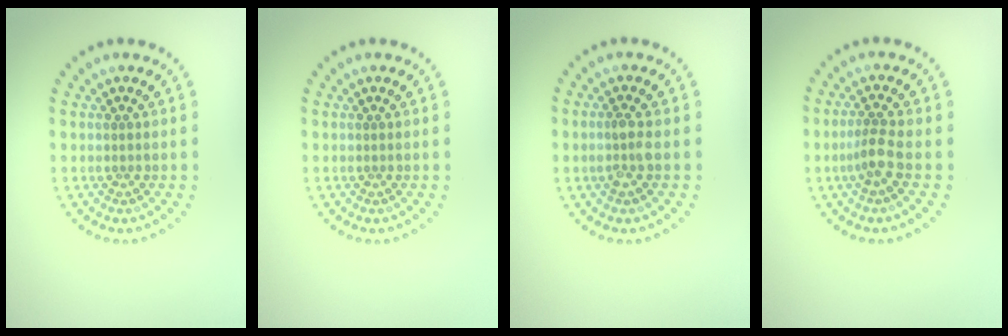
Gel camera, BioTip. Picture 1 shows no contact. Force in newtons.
{"total": 0.0}
{"total": 1.7, "press": 1.6, "slide": 0.5}
{"total": 2.2, "press": 1.7, "slide": 1.3}